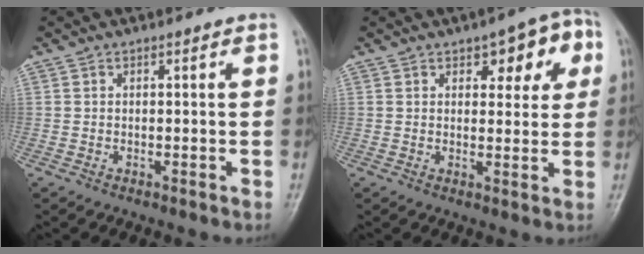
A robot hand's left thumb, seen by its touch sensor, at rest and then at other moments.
{"total": 8.3, "force": [3.5, 4.3, 6.2], "torque": [-0.034, -0.003, 0.037]}